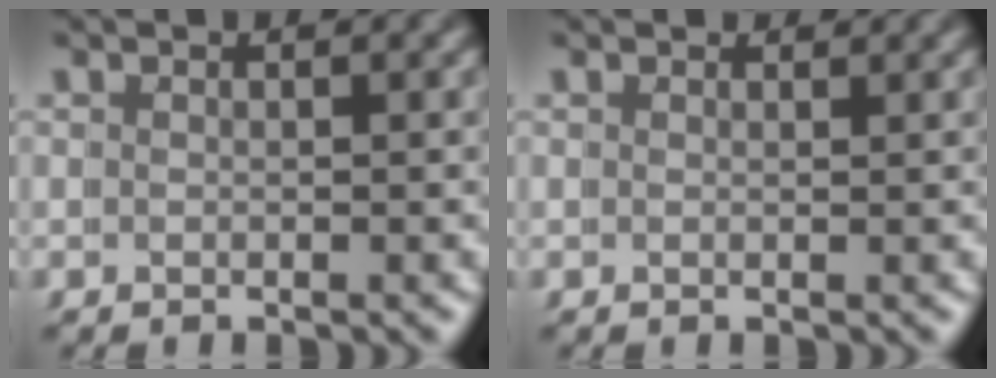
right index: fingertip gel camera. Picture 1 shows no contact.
{"total": 1.0, "force": [0.9, -0.4, 0.1], "torque": [0.000, 0.000, 0.015]}